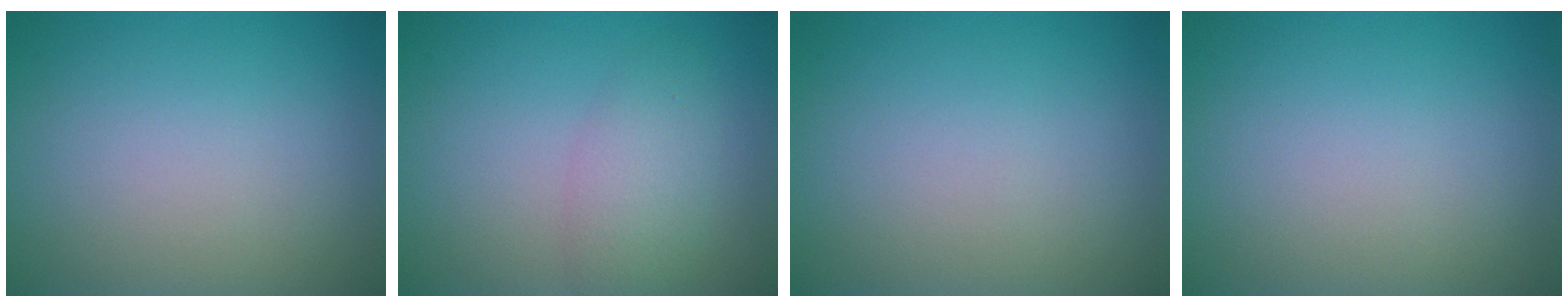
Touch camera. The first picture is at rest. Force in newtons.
{"total": 2.9, "press": 2.9, "slide": 0.1}
{"total": 0.0}
{"total": 0.0}